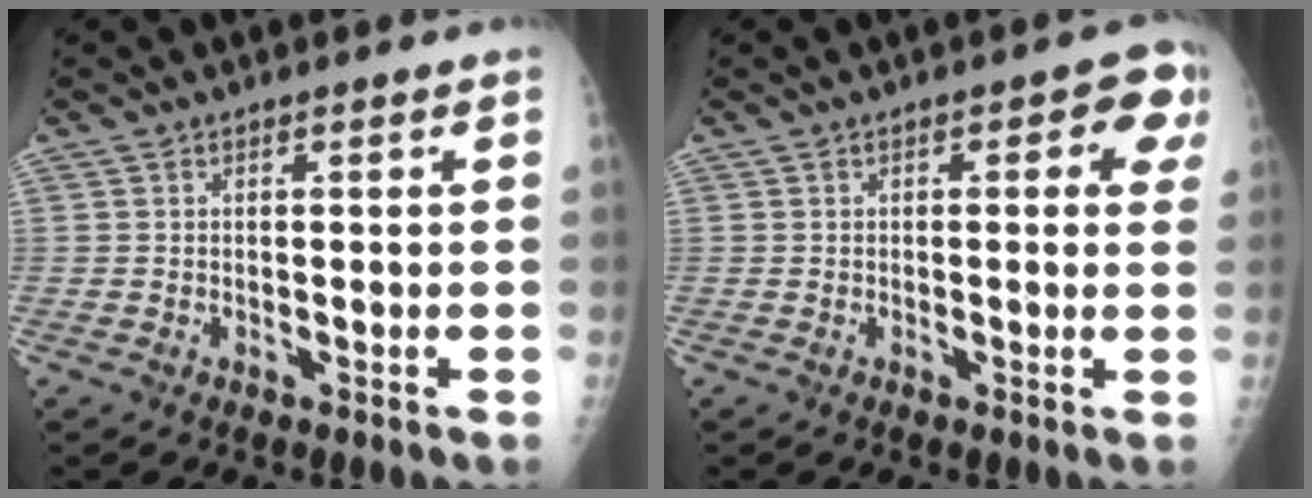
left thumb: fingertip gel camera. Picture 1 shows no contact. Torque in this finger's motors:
{"motor_torque": [-0.23, 0.52, -0.16, 0.06, 0.07]}